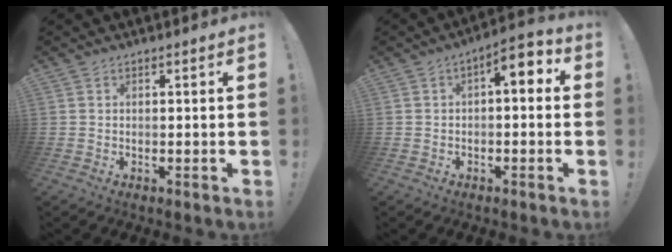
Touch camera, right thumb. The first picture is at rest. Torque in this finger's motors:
{"motor_torque": [0.34, 1.24, 0.65, -0.02, 0.08]}